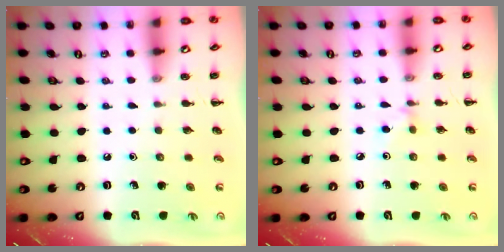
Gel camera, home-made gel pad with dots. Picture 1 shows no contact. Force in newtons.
{"total": 2.8, "press": 2.6, "slide": 0.9}